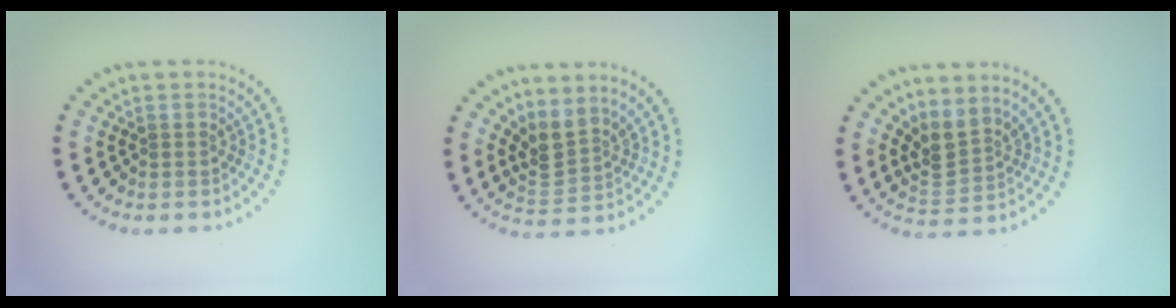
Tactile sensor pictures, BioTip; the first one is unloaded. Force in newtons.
{"total": 3.1, "press": 2.2, "slide": 2.1}
{"total": 3.1, "press": 2.2, "slide": 2.1}